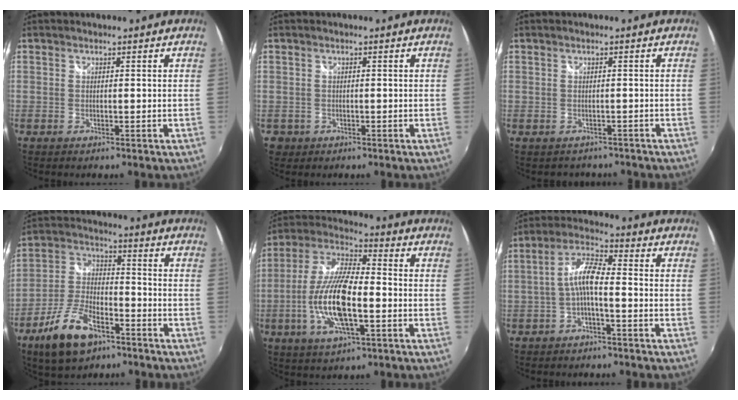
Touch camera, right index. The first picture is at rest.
{"total": 1.8, "force": [-0.4, 1.7, 0.2], "torque": [-0.004, 0.002, -0.004]}
{"total": 2.8, "force": [-1.8, 2.1, 0.2], "torque": [-0.002, 0.005, -0.020]}
{"total": 12.9, "force": [-7.9, 5.6, 8.5], "torque": [-0.183, -0.002, -0.147]}
{"total": 15.5, "force": [-3.8, 5.1, 14.1], "torque": [-0.285, -0.006, -0.074]}
{"total": 6.2, "force": [-2.0, 1.4, 5.7], "torque": [-0.127, 0.017, -0.038]}